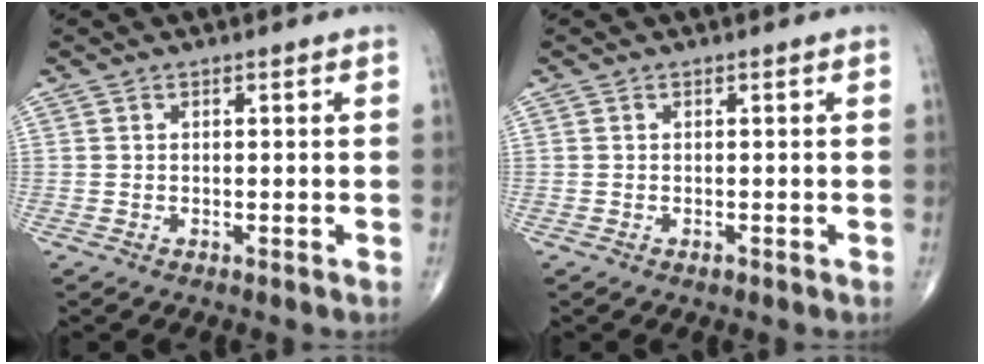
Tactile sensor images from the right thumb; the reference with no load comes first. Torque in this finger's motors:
{"motor_torque": [-0.13, -0.02, -0.12, -0.04, 0.01]}